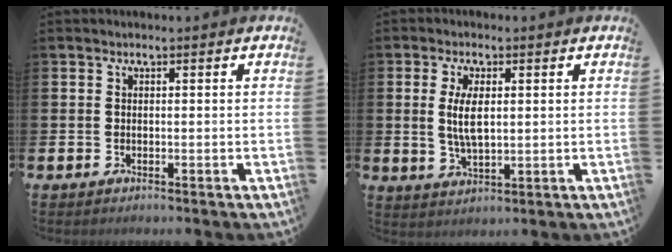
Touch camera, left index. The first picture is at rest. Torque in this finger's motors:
{"motor_torque": [0.73, 0.45, 0.23, 0.21]}